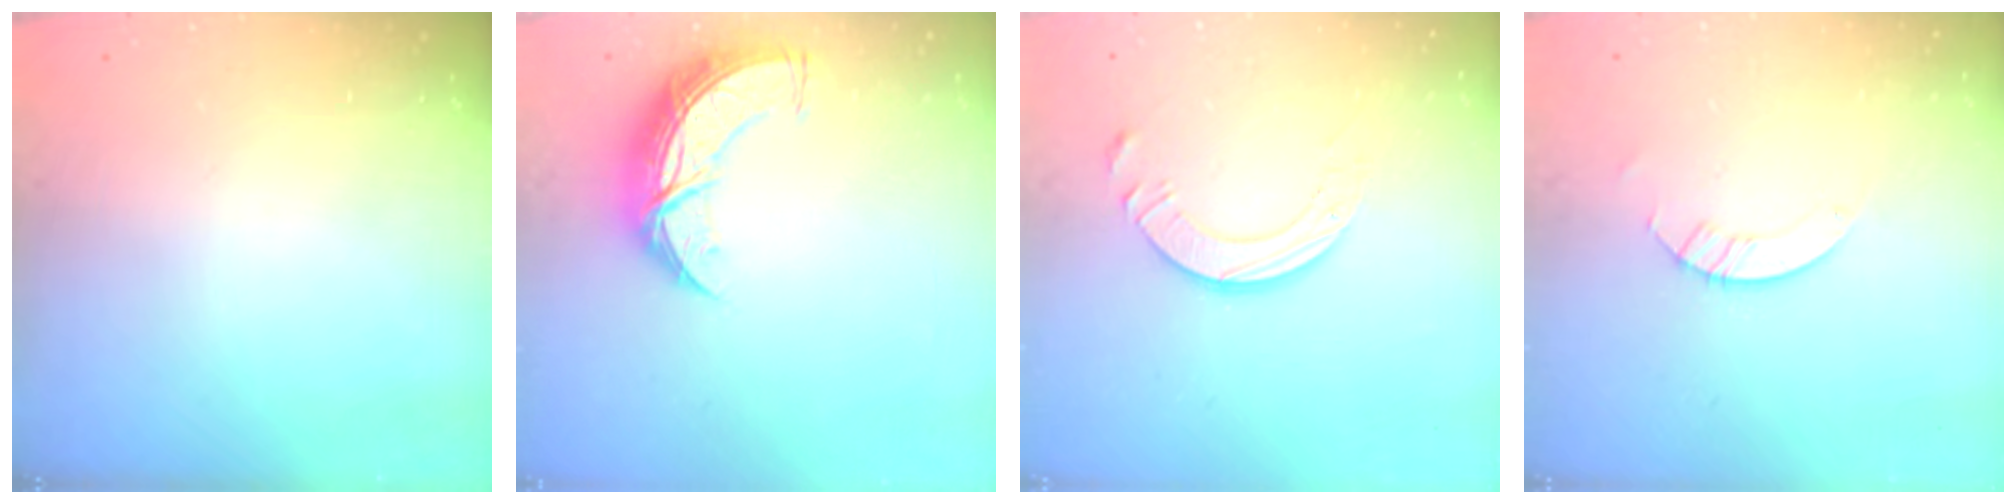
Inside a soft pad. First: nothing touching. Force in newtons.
{"total": 10.9, "press": 10.9, "slide": 0.9}
{"total": 8.8, "press": 8.7, "slide": 0.9}
{"total": 3.2, "press": 3.2, "slide": 0.3}